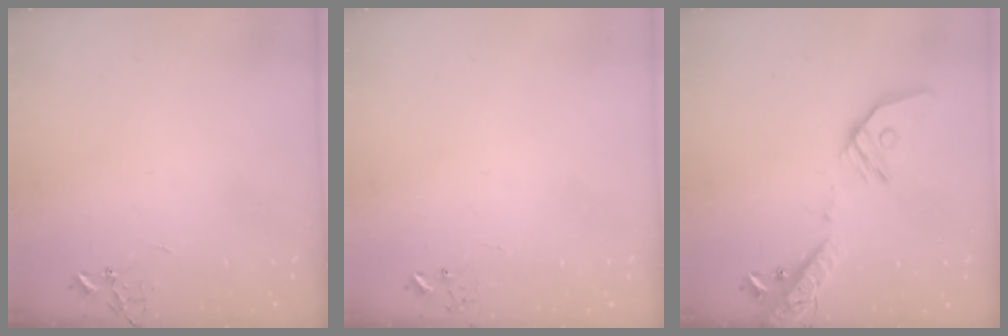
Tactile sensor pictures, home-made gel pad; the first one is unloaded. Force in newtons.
{"total": 6.5, "press": 6.5, "slide": 0.5}
{"total": 18.3, "press": 17.9, "slide": 3.6}